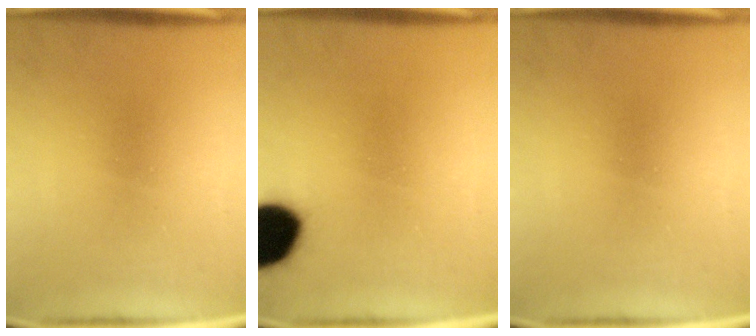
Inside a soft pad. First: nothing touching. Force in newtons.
{"total": 15.5}
{"total": 0.0}